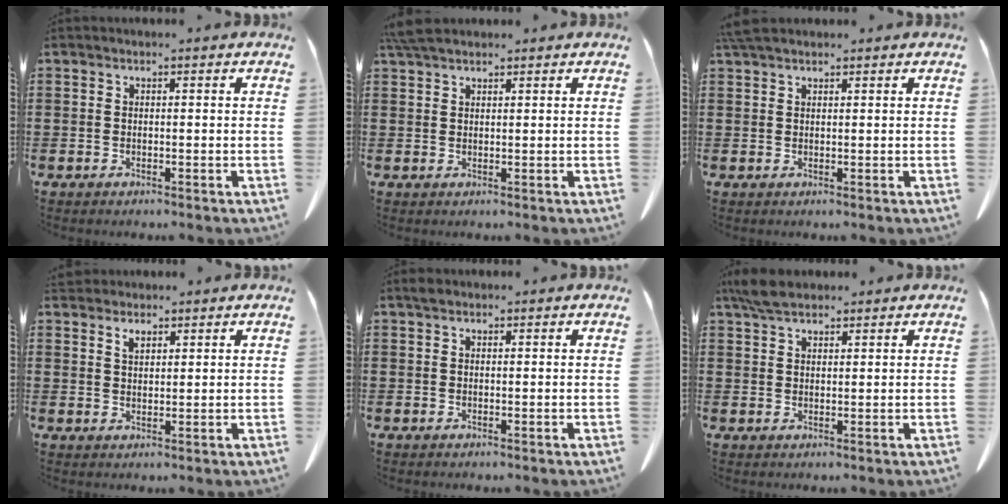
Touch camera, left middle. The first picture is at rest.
{"total": 3.4, "force": [2.8, 0.9, 1.8], "torque": [-0.043, 0.003, 0.054]}
{"total": 2.5, "force": [2.1, 0.6, 1.2], "torque": [-0.030, 0.004, 0.041]}
{"total": 2.2, "force": [1.8, 1.0, 0.8], "torque": [-0.020, 0.003, 0.036]}
{"total": 1.0, "force": [0.7, 0.6, 0.4], "torque": [-0.011, 0.004, 0.013]}
{"total": 4.2, "force": [3.4, 1.5, 2.0], "torque": [-0.048, 0.001, 0.065]}